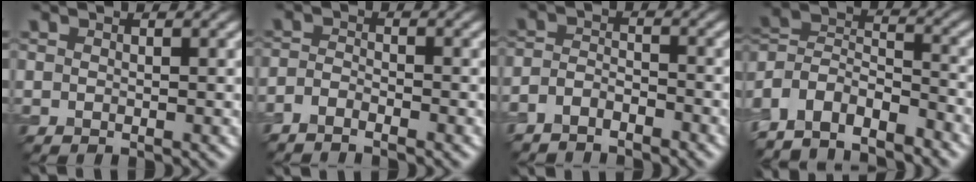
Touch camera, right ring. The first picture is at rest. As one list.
[{"total": 1.7, "force": [-1.6, 0.2, 0.3], "torque": [-0.007, -0.003, -0.039]}, {"total": 2.9, "force": [-2.7, 0.8, 0.5], "torque": [-0.010, -0.003, -0.061]}, {"total": 7.3, "force": [-5.5, 3.5, 3.4], "torque": [-0.065, -0.006, -0.108]}]